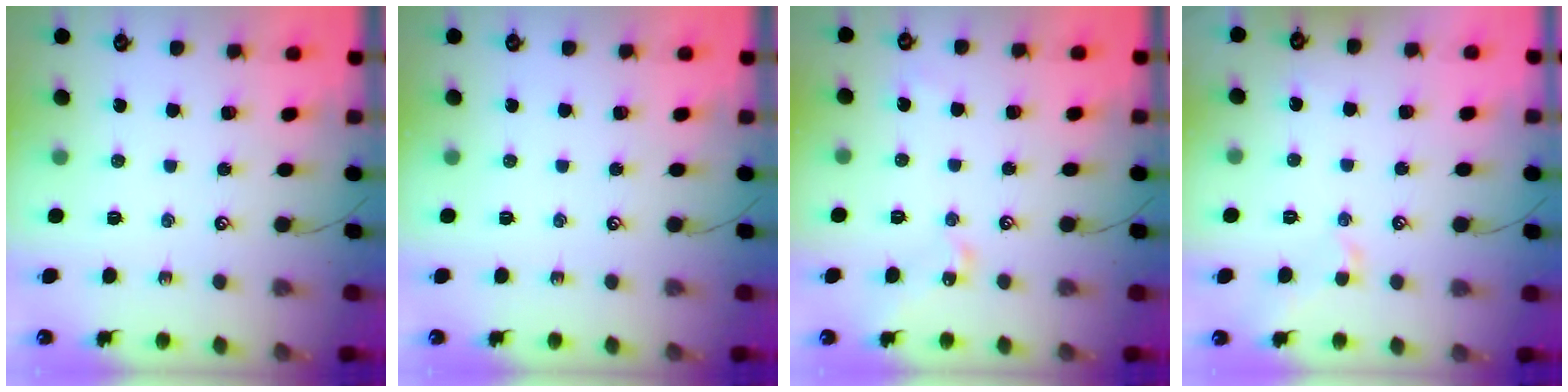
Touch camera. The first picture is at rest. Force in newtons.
{"total": 0.0}
{"total": 7.2, "press": 7.2, "slide": 0.6}
{"total": 1.0, "press": 0.9, "slide": 0.4}